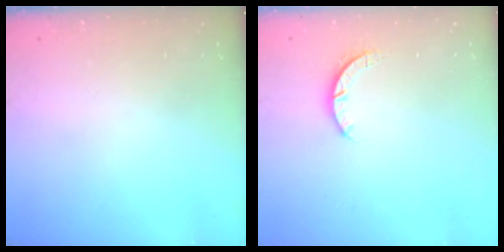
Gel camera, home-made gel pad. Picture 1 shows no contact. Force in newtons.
{"total": 2.7, "press": 2.7, "slide": 0.4}